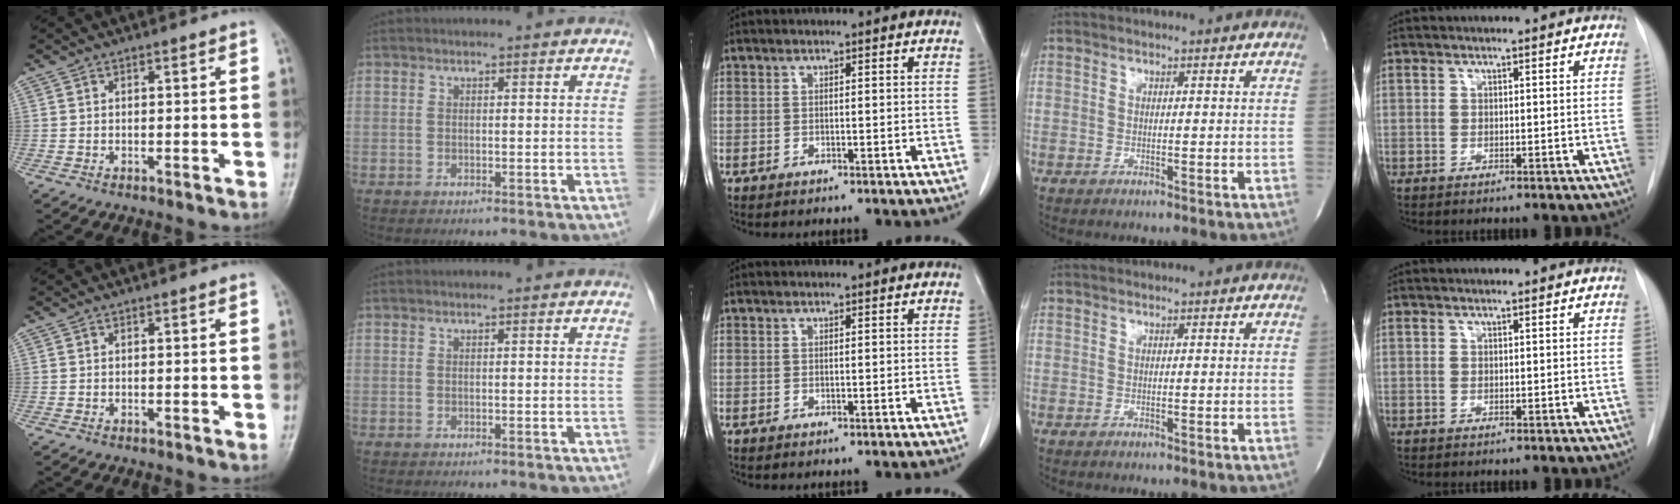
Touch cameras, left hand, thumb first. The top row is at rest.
{}